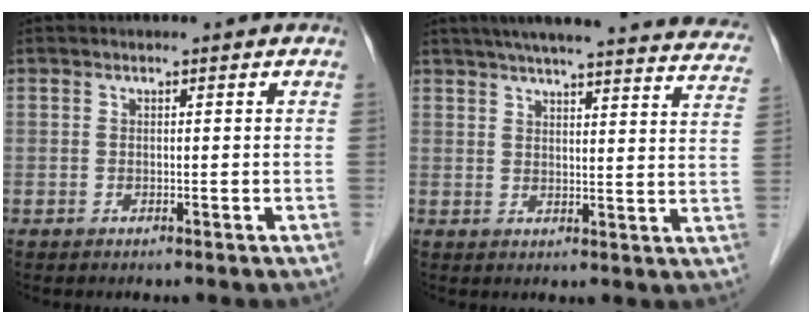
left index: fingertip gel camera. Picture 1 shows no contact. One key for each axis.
{"total": 29.0, "fx": 26.3, "fy": 2.8, "fz": 11.8, "tx": -0.175, "ty": -0.041, "tz": 0.306}